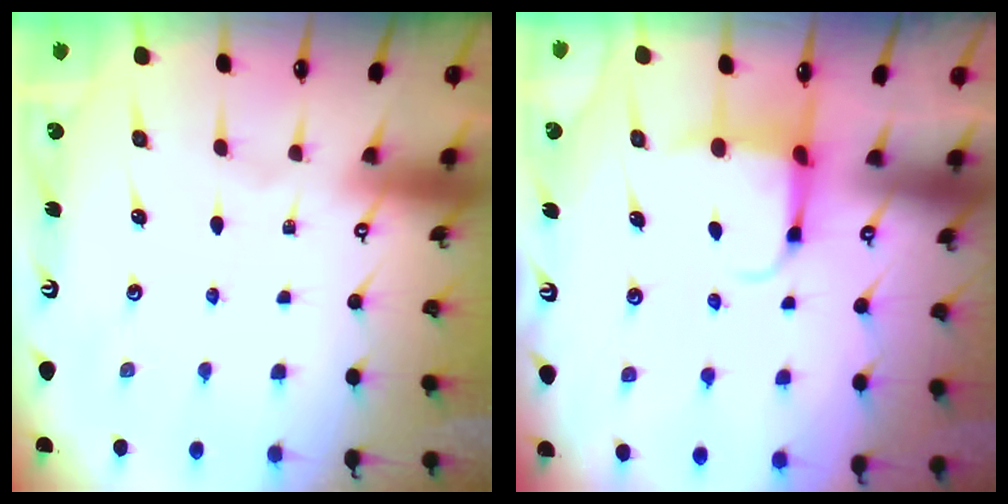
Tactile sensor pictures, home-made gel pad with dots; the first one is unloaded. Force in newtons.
{"total": 4.0, "press": 3.9, "slide": 1.0}